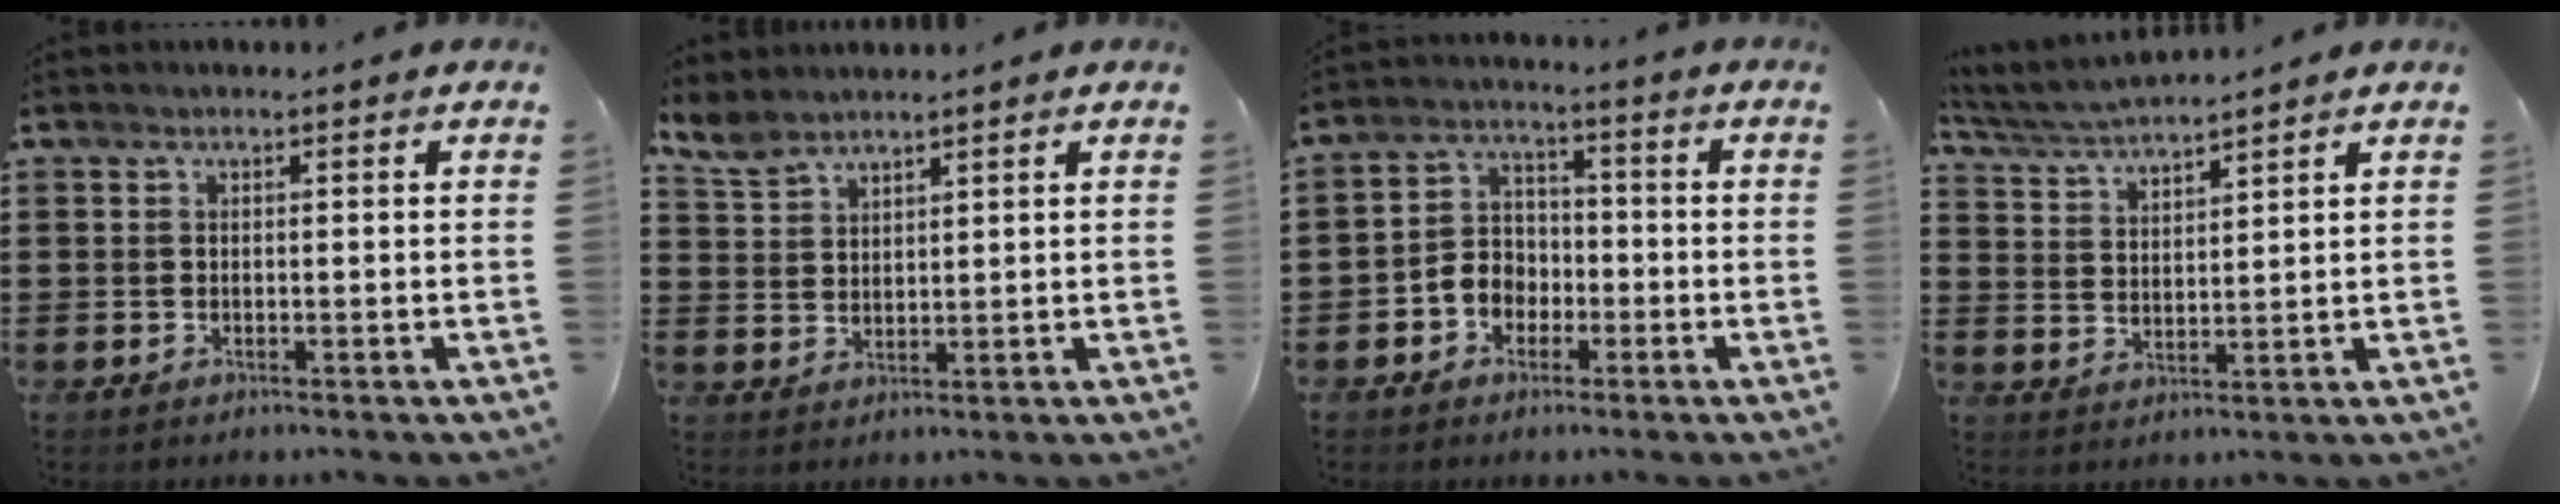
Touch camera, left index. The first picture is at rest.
{"total": 4.0, "force": [3.6, 1.2, 1.0], "torque": [-0.033, -0.007, 0.070]}
{"total": 4.9, "force": [-2.6, 3.8, 1.6], "torque": [-0.047, 0.010, -0.056]}
{"total": 4.1, "force": [4.0, -0.2, 0.8], "torque": [-0.031, -0.017, 0.071]}